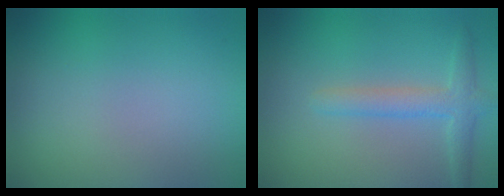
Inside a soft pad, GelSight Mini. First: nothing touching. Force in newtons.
{"total": 2.5, "press": 2.5, "slide": 0.1}